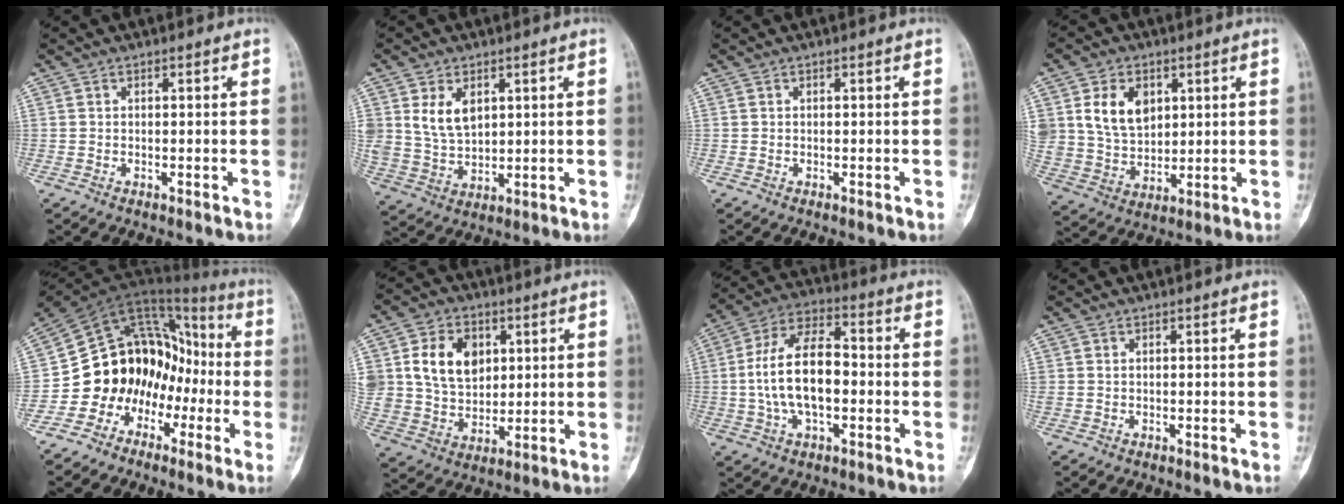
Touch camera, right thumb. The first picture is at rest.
{"total": 7.4, "force": [2.7, 4.8, 5.0], "torque": [-0.078, -0.014, 0.064]}
{"total": 0.0}
{"total": 10.9, "force": [3.7, 7.8, 6.8], "torque": [-0.097, -0.016, 0.079]}
{"total": 16.5, "force": [-6.1, 13.6, 6.9], "torque": [-0.060, 0.113, -0.109]}
{"total": 13.6, "force": [3.7, 10.2, 8.1], "torque": [-0.113, -0.010, 0.076]}
{"total": 15.6, "force": [-1.1, 8.2, 13.2], "torque": [-0.240, 0.032, -0.024]}
{"total": 0.0}